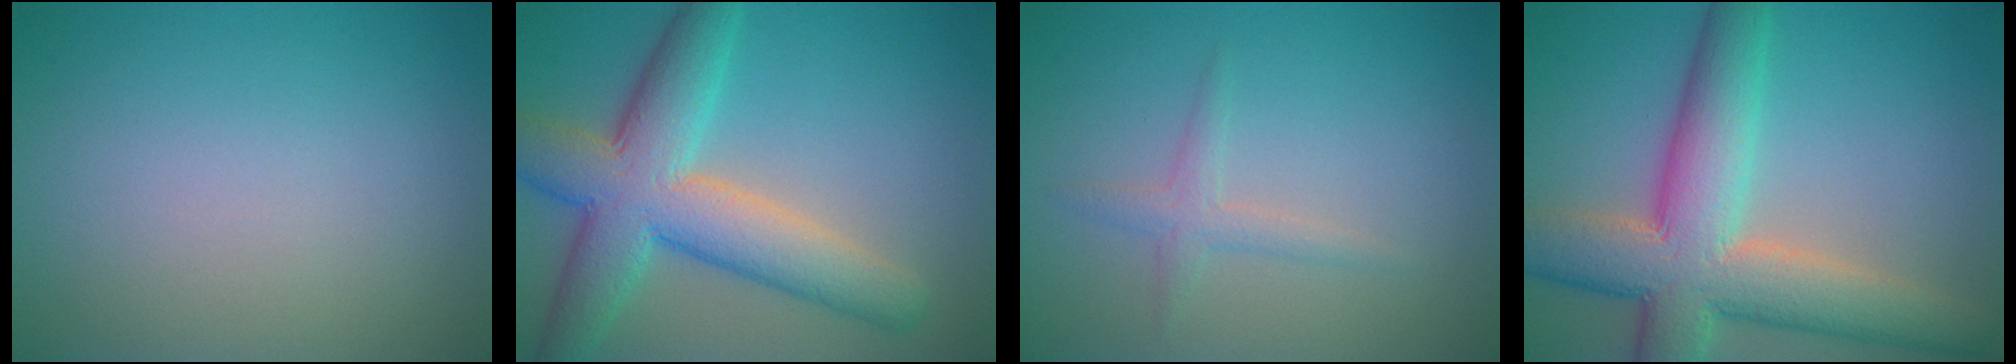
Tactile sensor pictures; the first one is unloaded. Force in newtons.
{"total": 9.0, "press": 9.0, "slide": 0.4}
{"total": 1.5, "press": 1.5, "slide": 0.0}
{"total": 10.3, "press": 10.2, "slide": 0.5}